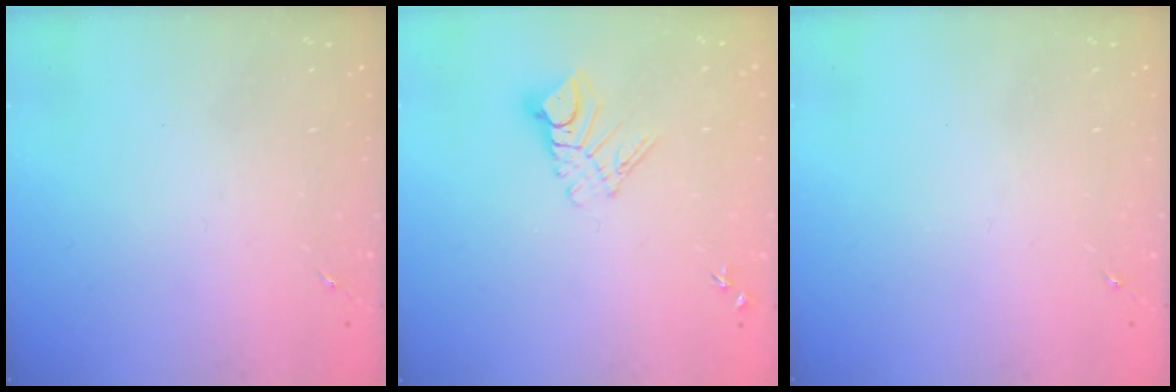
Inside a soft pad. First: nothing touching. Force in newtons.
{"total": 8.9, "press": 8.9, "slide": 0.8}
{"total": 0.0}